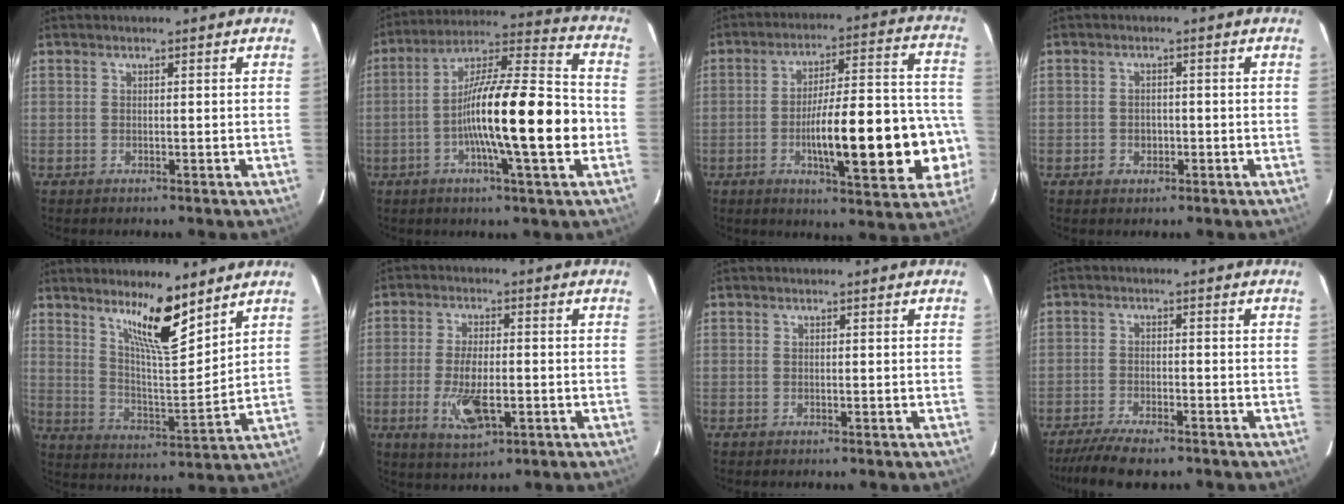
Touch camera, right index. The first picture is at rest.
{"total": 18.7, "force": [-3.6, 1.4, 18.3], "torque": [-0.306, 0.007, -0.063]}
{"total": 20.4, "force": [-5.0, 3.8, 19.4], "torque": [-0.220, 0.034, -0.062]}
{"total": 2.0, "force": [-0.7, 1.7, 0.9], "torque": [-0.011, 0.006, -0.005]}
{"total": 10.9, "force": [7.5, 1.3, 7.8], "torque": [-0.135, -0.012, 0.136]}
{"total": 7.6, "force": [-2.2, 2.5, 6.8], "torque": [-0.133, -0.012, -0.032]}
{"total": 0.0}
{"total": 8.2, "force": [-6.8, 1.7, 4.3], "torque": [-0.070, -0.017, -0.113]}